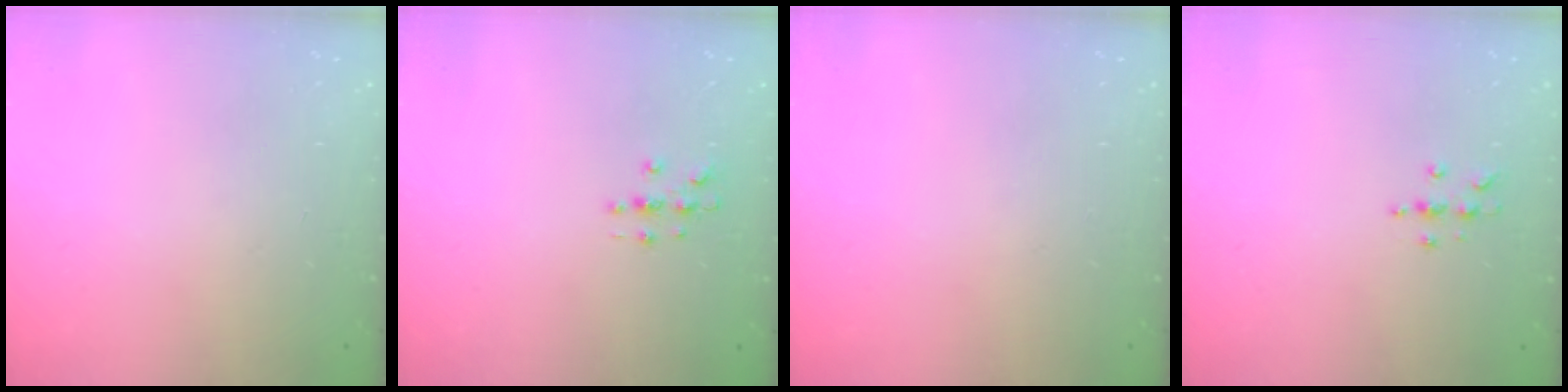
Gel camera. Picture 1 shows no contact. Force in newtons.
{"total": 2.9, "press": 2.9, "slide": 0.3}
{"total": 0.0}
{"total": 4.0, "press": 4.0, "slide": 0.5}